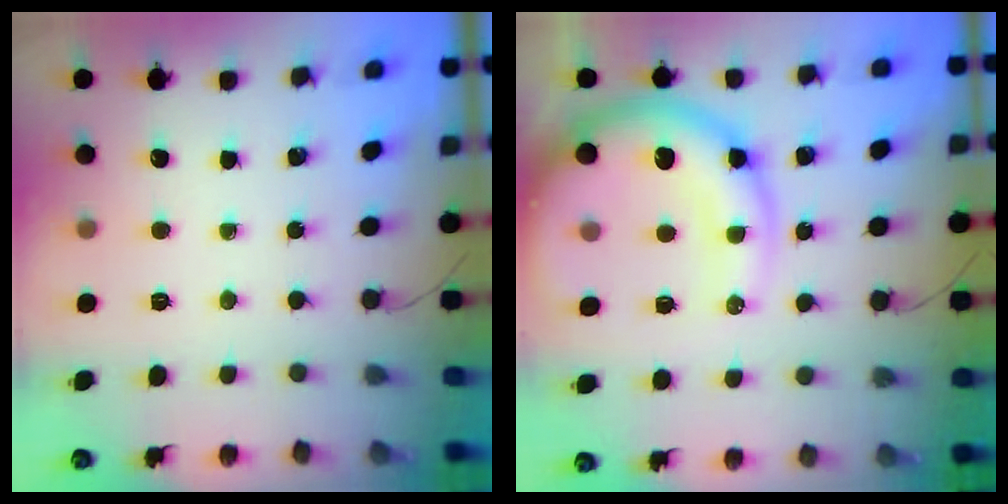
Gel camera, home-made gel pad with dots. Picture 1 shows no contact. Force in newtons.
{"total": 17.3, "press": 16.9, "slide": 3.9}